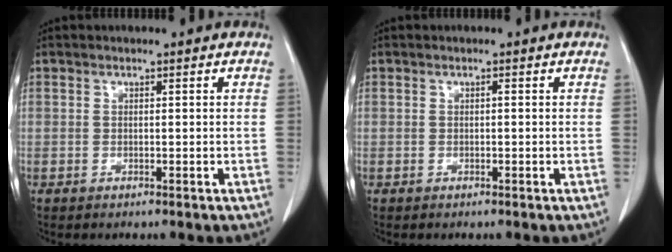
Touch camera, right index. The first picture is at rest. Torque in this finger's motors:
{"motor_torque": [0.19, -0.05, -0.01, 0.01]}